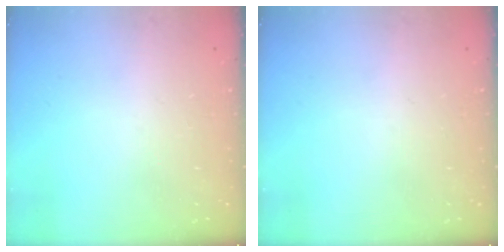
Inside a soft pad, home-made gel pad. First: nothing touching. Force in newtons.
{"total": 0.0}